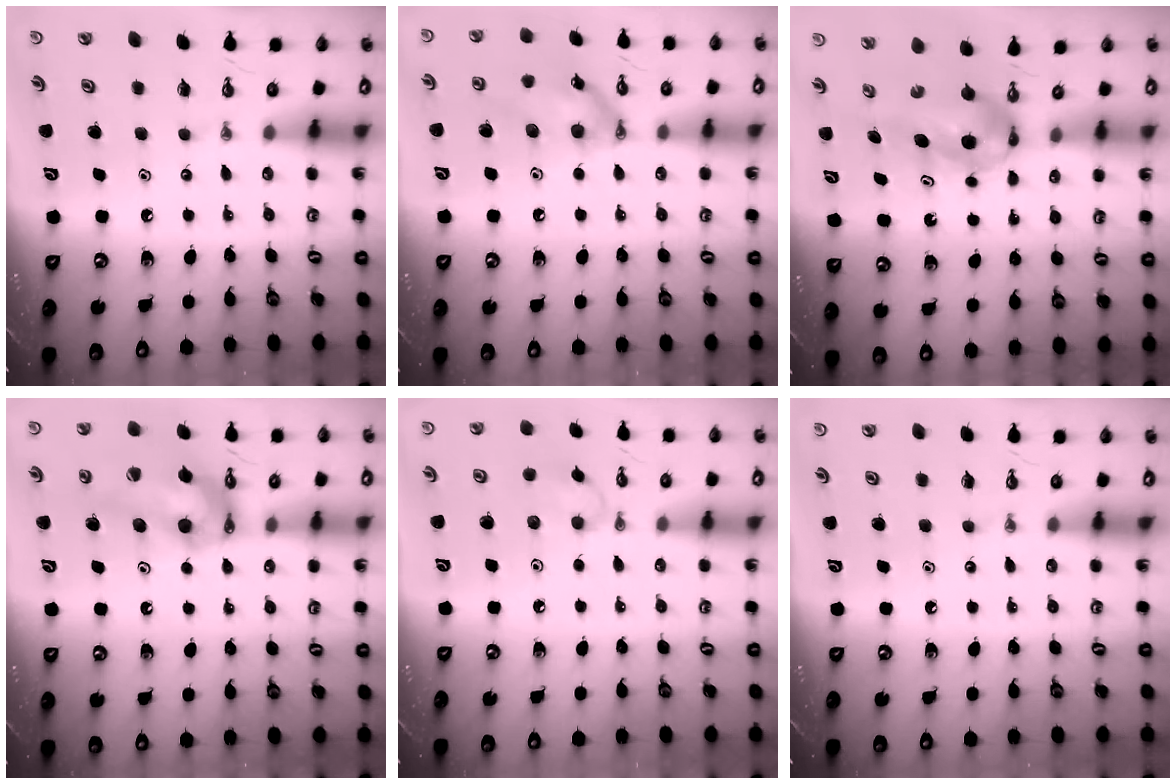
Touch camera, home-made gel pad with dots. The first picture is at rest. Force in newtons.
{"total": 13.3, "press": 13.2, "slide": 0.8}
{"total": 6.0, "press": 4.6, "slide": 3.8}
{"total": 14.6, "press": 14.5, "slide": 1.6}
{"total": 6.5, "press": 6.5, "slide": 0.6}
{"total": 0.0}